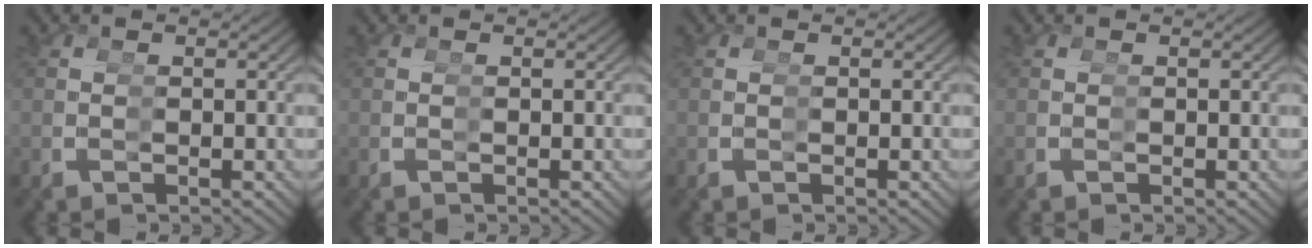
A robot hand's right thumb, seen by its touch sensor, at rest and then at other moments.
{"total": 0.0}
{"total": 0.0}
{"total": 0.0}